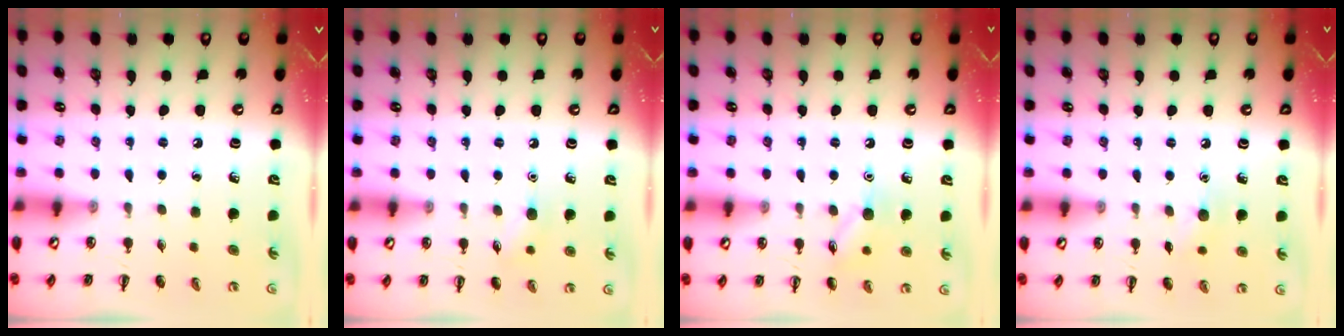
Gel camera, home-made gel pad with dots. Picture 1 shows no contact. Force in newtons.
{"total": 6.7, "press": 6.6, "slide": 1.3}
{"total": 8.4, "press": 8.4, "slide": 0.8}
{"total": 6.1, "press": 6.0, "slide": 1.3}